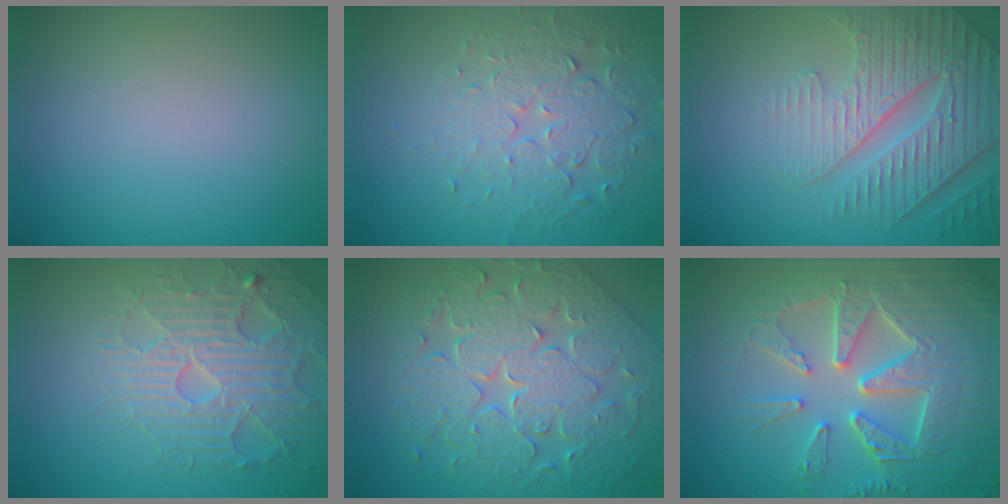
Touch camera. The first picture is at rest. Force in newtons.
{"total": 5.4, "press": 3.7, "slide": 3.9}
{"total": 5.7, "press": 4.9, "slide": 3.0}
{"total": 4.7, "press": 4.6, "slide": 0.9}
{"total": 9.3, "press": 6.8, "slide": 6.2}
{"total": 8.9, "press": 6.5, "slide": 6.1}